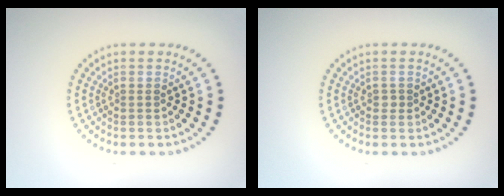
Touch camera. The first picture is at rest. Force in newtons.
{"total": 0.5, "press": 0.4, "slide": 0.3}